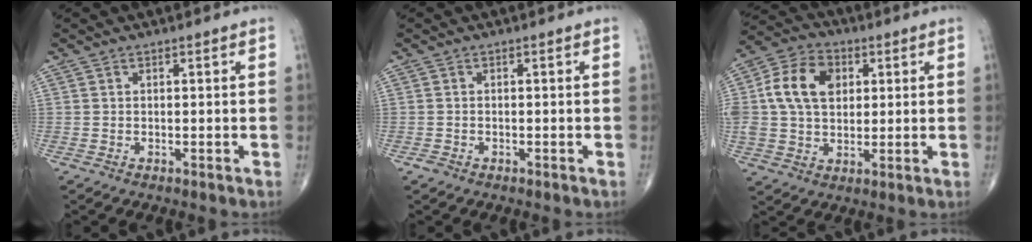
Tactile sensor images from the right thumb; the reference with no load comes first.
{"total": 0.8, "force": [-0.6, 0.5, 0.2], "torque": [-0.005, 0.004, -0.013]}
{"total": 13.0, "force": [2.7, 9.3, 8.7], "torque": [-0.148, 0.011, 0.043]}